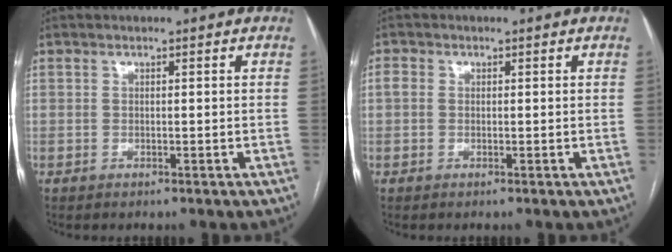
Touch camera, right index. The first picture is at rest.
{"total": 1.3, "force": [0.1, 1.1, 0.6], "torque": [-0.013, 0.009, 0.002]}